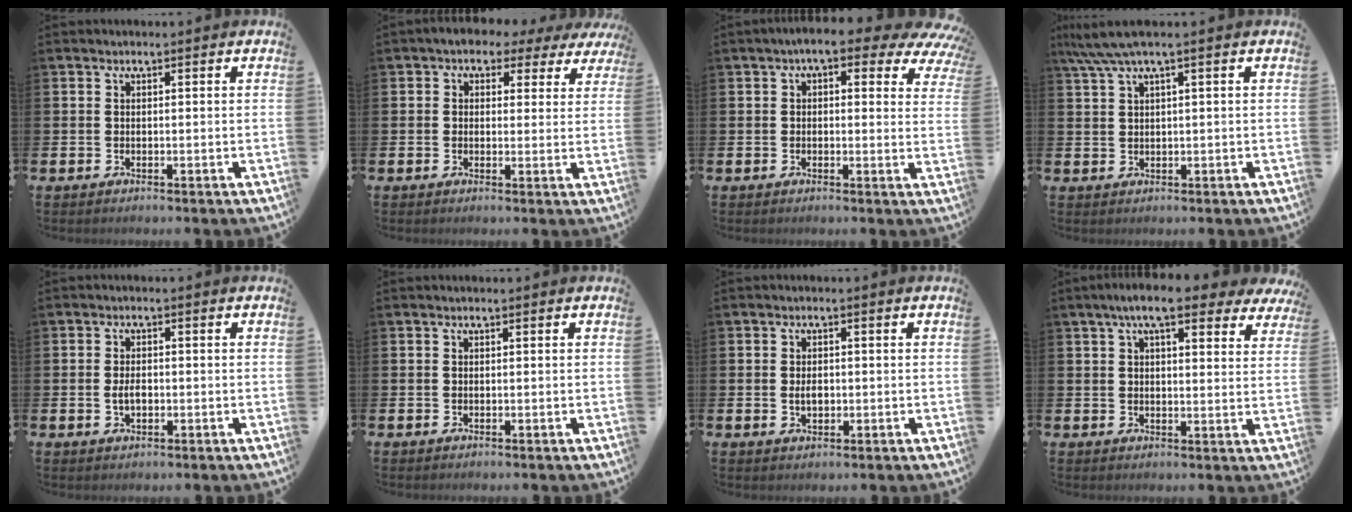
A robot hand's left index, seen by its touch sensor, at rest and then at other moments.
{"total": 3.0, "force": [1.8, 2.2, 0.9], "torque": [-0.030, -0.002, 0.027]}
{"total": 4.9, "force": [3.0, 2.1, 3.3], "torque": [-0.066, -0.012, 0.046]}
{"total": 3.5, "force": [2.1, 0.0, 2.8], "torque": [-0.066, 0.001, 0.039]}
{"total": 2.2, "force": [-0.3, 1.3, 1.8], "torque": [-0.025, 0.000, -0.008]}
{"total": 0.0}
{"total": 2.1, "force": [-0.1, 1.3, 1.6], "torque": [-0.021, 0.001, -0.005]}
{"total": 8.0, "force": [6.3, 2.0, 4.5], "torque": [-0.078, -0.015, 0.108]}